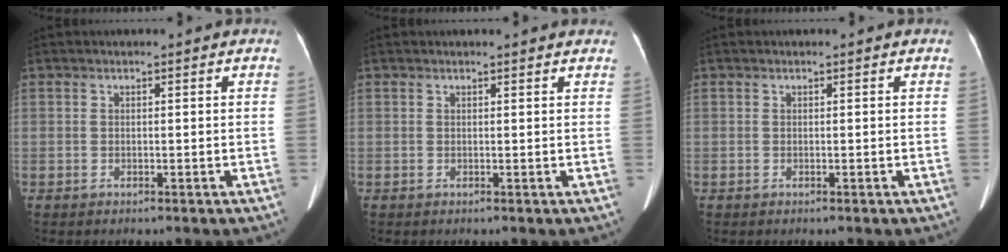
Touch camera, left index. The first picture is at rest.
{"total": 3.2, "force": [3.0, 0.4, 0.8], "torque": [-0.014, 0.013, 0.026]}
{"total": 0.0}